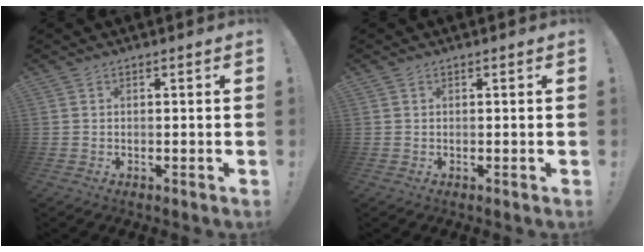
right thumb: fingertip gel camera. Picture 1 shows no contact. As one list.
[{"total": 0.0}]